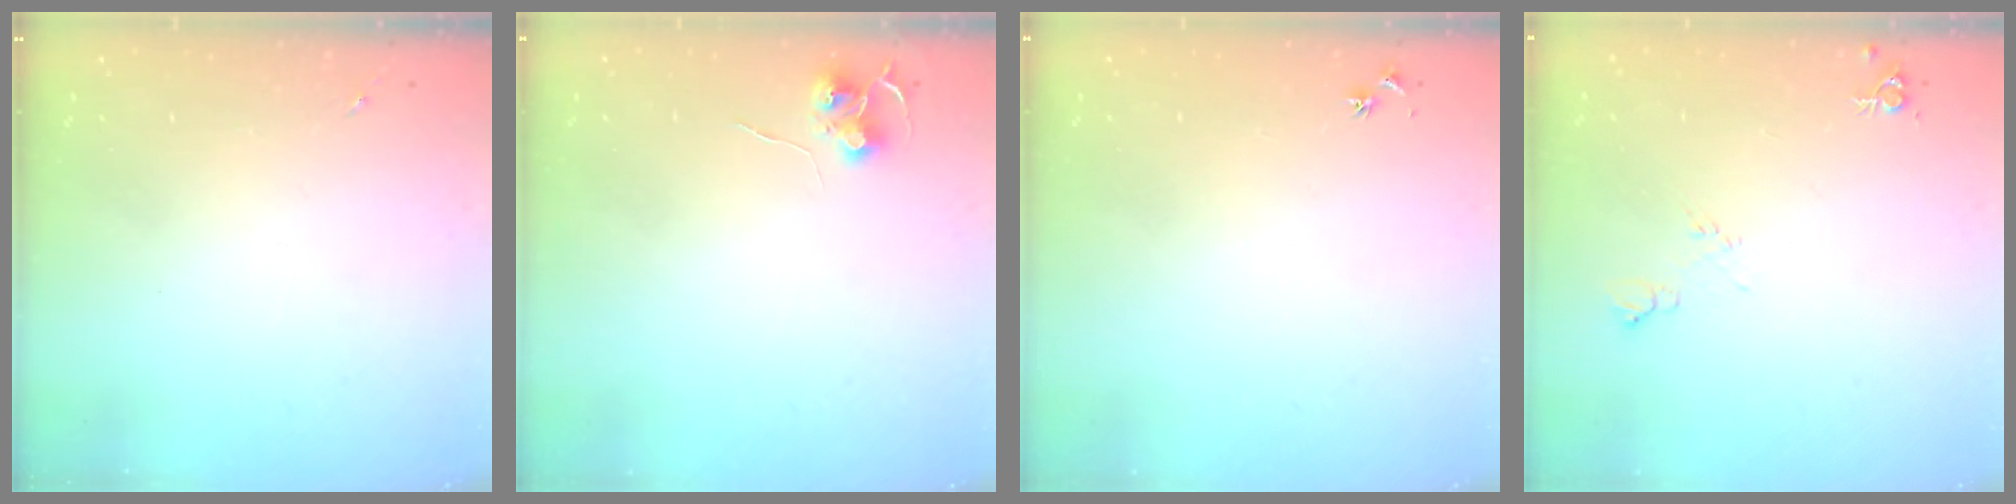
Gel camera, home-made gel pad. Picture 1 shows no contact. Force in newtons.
{"total": 6.4, "press": 6.3, "slide": 0.6}
{"total": 3.0, "press": 2.9, "slide": 0.4}
{"total": 6.5, "press": 6.4, "slide": 1.0}